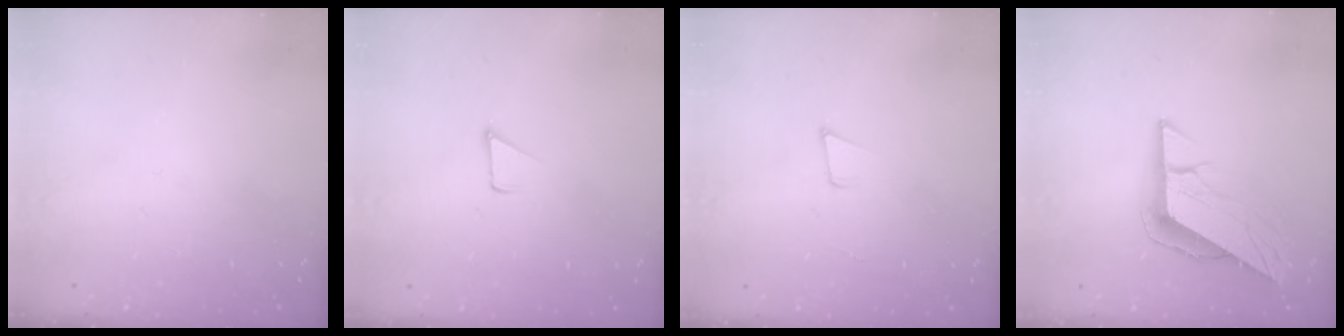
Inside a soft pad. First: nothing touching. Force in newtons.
{"total": 1.7, "press": 1.7, "slide": 0.1}
{"total": 5.0, "press": 4.2, "slide": 2.8}
{"total": 9.4, "press": 9.4, "slide": 1.0}